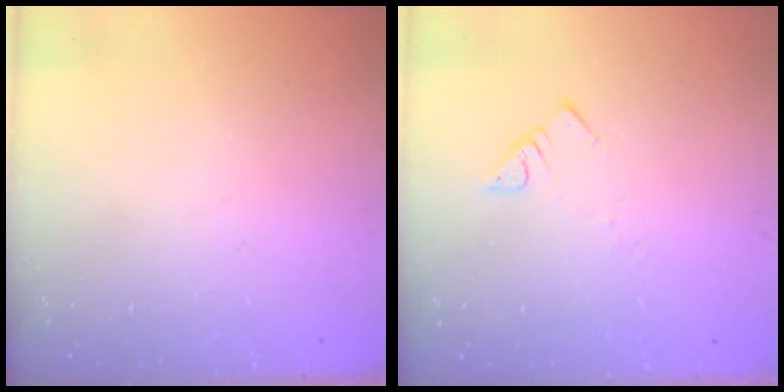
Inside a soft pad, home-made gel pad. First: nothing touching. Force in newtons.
{"total": 3.0, "press": 3.0, "slide": 0.1}